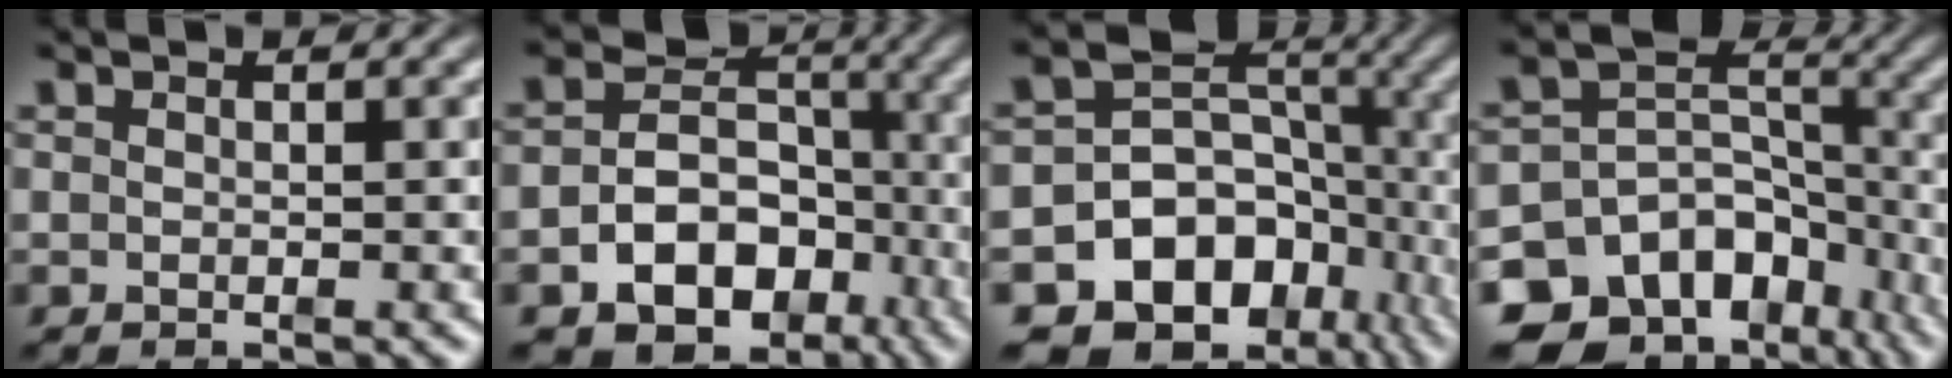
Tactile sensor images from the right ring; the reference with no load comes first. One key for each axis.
{"total": 14.7, "fx": -6.0, "fy": 11.9, "fz": 6.3, "tx": -0.120, "ty": -0.064, "tz": -0.082}
{"total": 20.9, "fx": -6.9, "fy": 16.7, "fz": 10.4, "tx": -0.211, "ty": -0.082, "tz": -0.098}
{"total": 15.8, "fx": -6.8, "fy": 11.9, "fz": 7.9, "tx": -0.145, "ty": -0.050, "tz": -0.096}